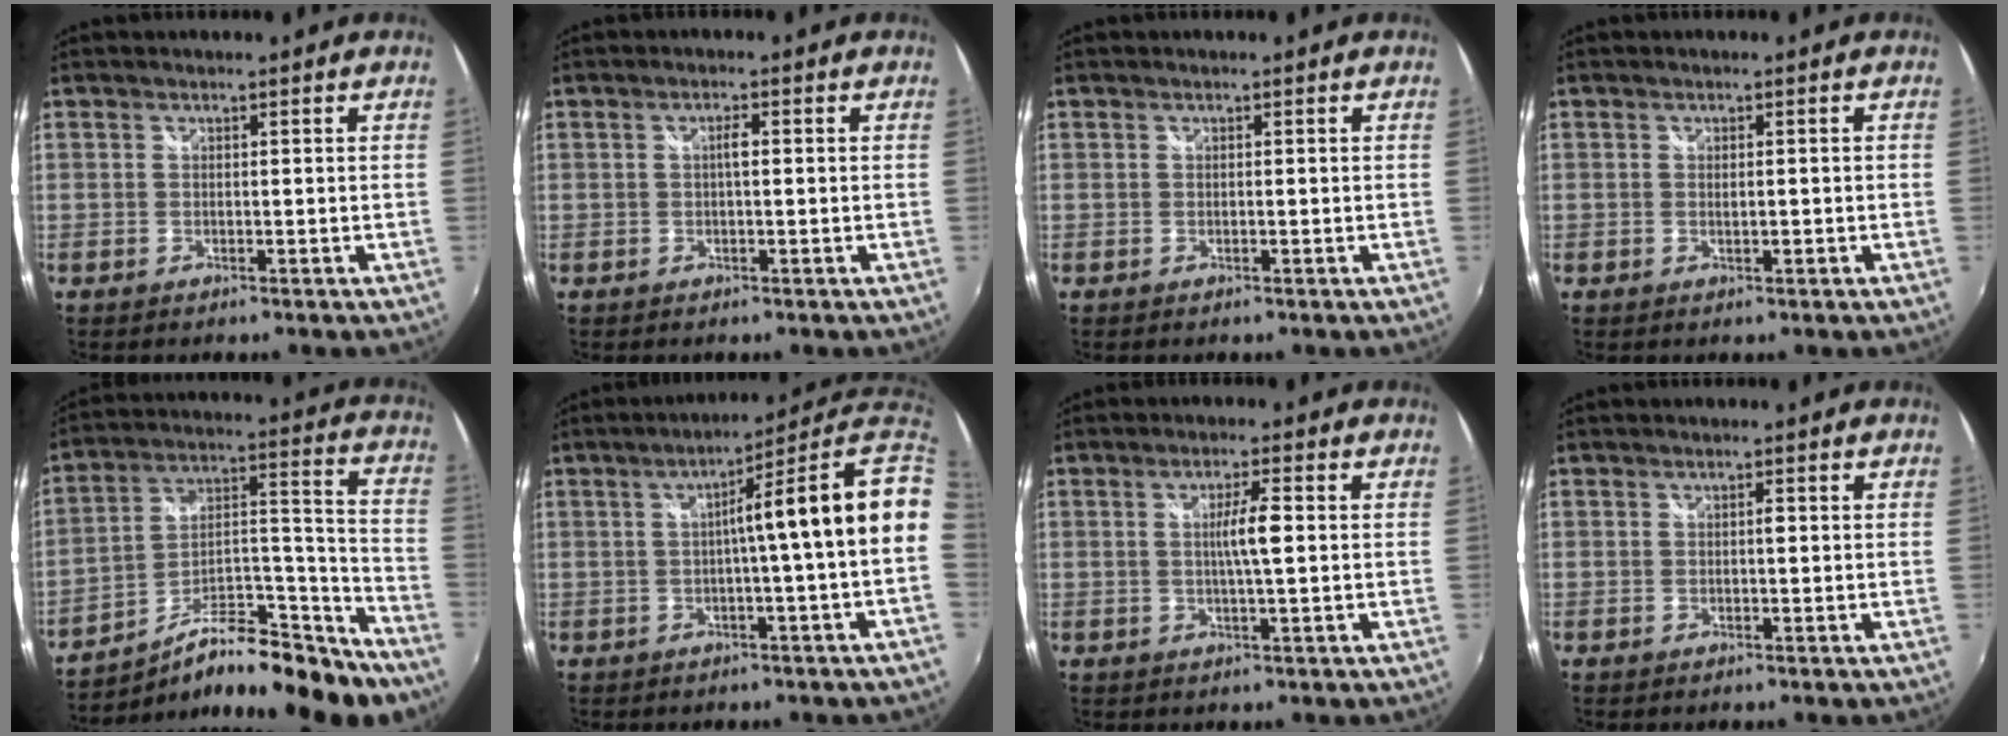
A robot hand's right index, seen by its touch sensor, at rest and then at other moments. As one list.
[{"total": 1.5, "force": [0.1, 0.4, 1.5], "torque": [-0.026, 0.004, -0.001]}, {"total": 0.0}, {"total": 1.3, "force": [-0.3, 0.5, 1.1], "torque": [-0.017, -0.002, -0.003]}, {"total": 21.7, "force": [-15.9, 7.1, 13.0], "torque": [-0.186, 0.022, -0.236]}, {"total": 11.7, "force": [1.3, -2.0, 11.4], "torque": [-0.140, 0.006, 0.015]}, {"total": 4.4, "force": [0.2, 0.0, 4.4], "torque": [-0.078, 0.000, 0.003]}, {"total": 0.8, "force": [0.0, 0.3, 0.7], "torque": [-0.011, 0.003, -0.001]}]